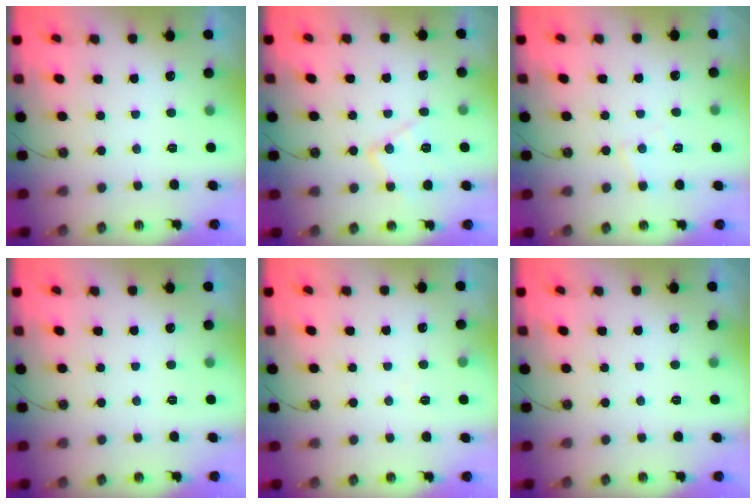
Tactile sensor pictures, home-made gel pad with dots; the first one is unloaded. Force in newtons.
{"total": 11.7, "press": 11.7, "slide": 0.7}
{"total": 5.3, "press": 5.2, "slide": 0.7}
{"total": 0.0}
{"total": 4.1, "press": 4.0, "slide": 0.7}
{"total": 0.0}